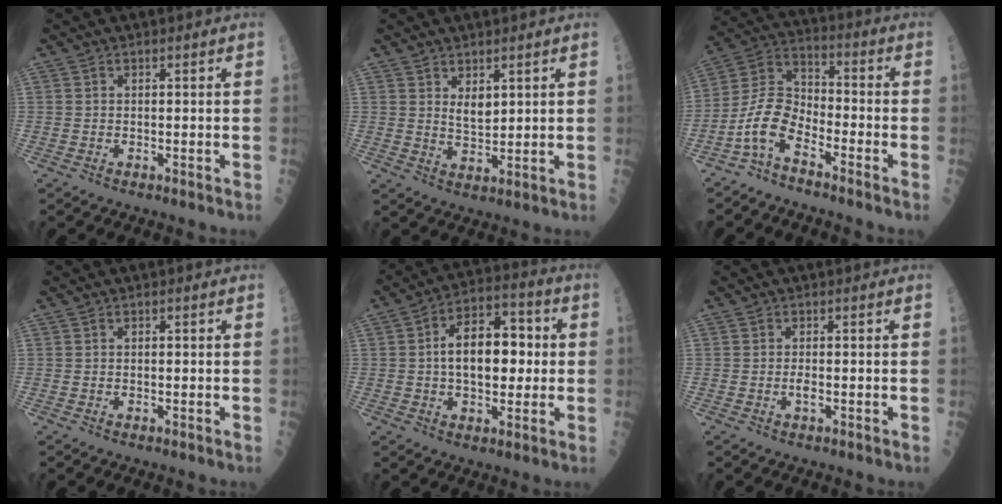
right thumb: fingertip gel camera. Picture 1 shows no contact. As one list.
[{"total": 3.6, "force": [1.7, 1.8, 2.5], "torque": [-0.033, -0.018, 0.035]}, {"total": 9.4, "force": [-5.3, 4.1, 6.5], "torque": [-0.131, 0.057, -0.116]}, {"total": 0.6, "force": [0.1, 0.3, 0.5], "torque": [-0.011, -0.001, 0.003]}, {"total": 14.2, "force": [0.8, 8.1, 11.6], "torque": [-0.150, 0.026, 0.006]}, {"total": 1.5, "force": [-0.3, 0.6, 1.4], "torque": [-0.025, 0.000, -0.006]}]